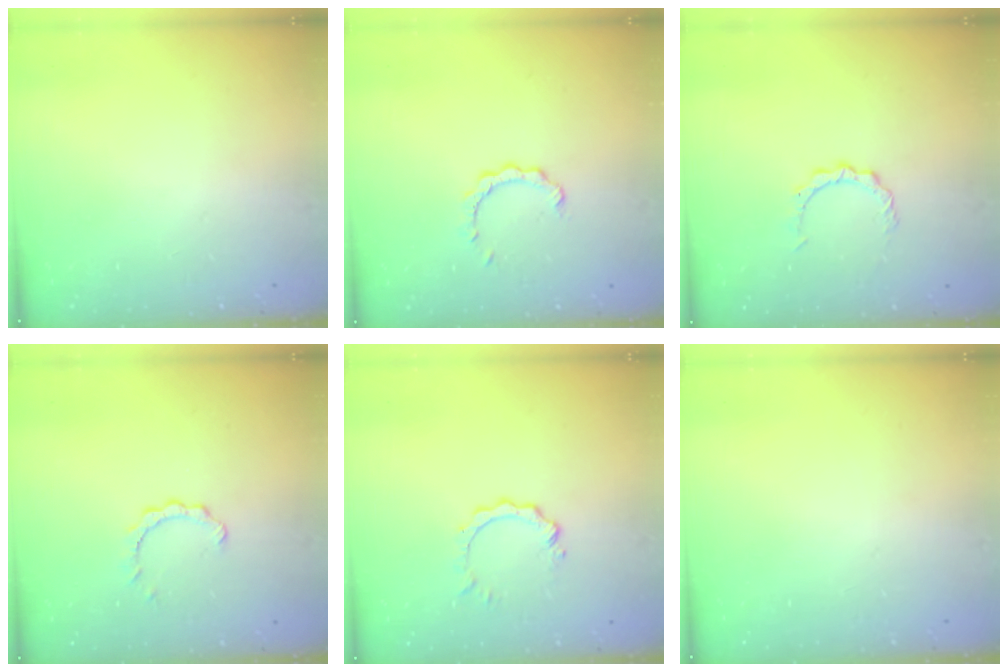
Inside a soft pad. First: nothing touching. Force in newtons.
{"total": 2.4, "press": 2.4, "slide": 0.2}
{"total": 3.0, "press": 3.0, "slide": 0.2}
{"total": 2.9, "press": 2.9, "slide": 0.3}
{"total": 3.3, "press": 3.2, "slide": 0.3}
{"total": 0.0}